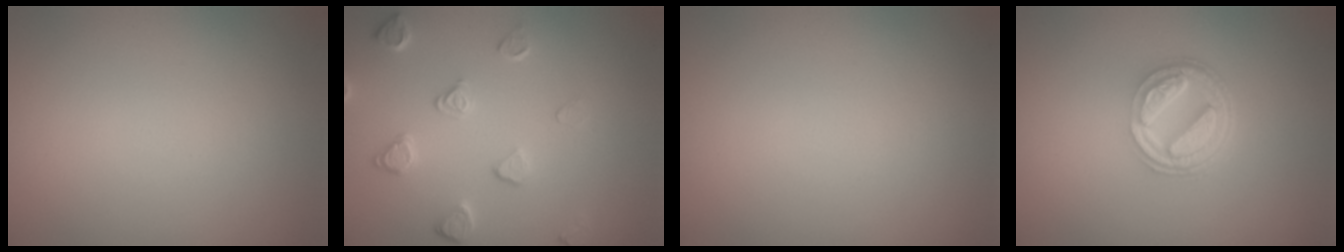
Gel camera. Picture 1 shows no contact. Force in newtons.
{"total": 2.4, "press": 1.9, "slide": 1.4}
{"total": 0.0}
{"total": 5.2, "press": 3.9, "slide": 3.5}